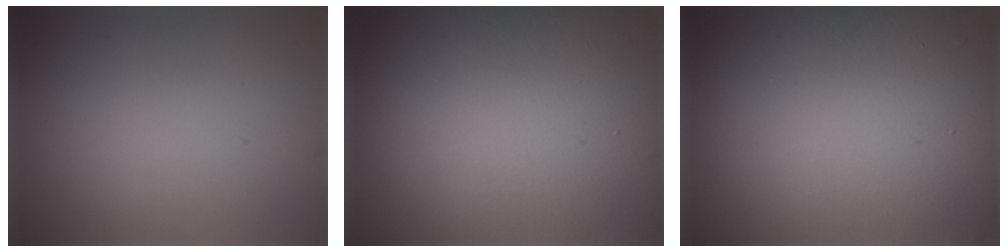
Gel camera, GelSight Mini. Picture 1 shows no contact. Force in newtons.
{"total": 24.8, "press": 24.8, "slide": 1.0}
{"total": 22.3, "press": 22.3, "slide": 1.1}